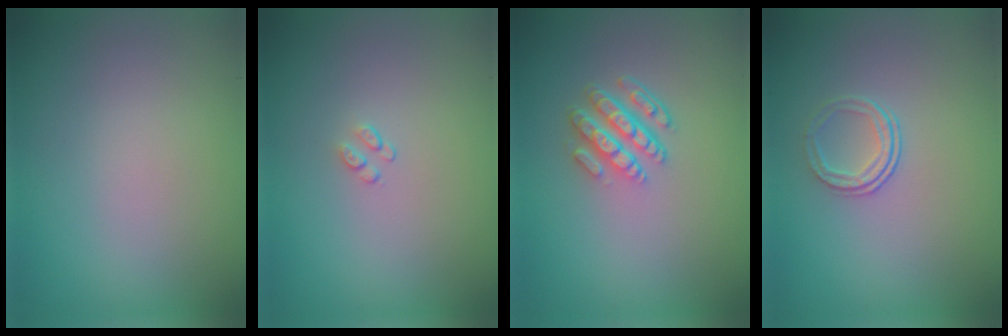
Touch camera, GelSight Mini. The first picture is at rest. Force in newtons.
{"total": 0.6, "press": 0.4, "slide": 0.5}
{"total": 4.3, "press": 3.1, "slide": 3.0}
{"total": 1.7, "press": 1.1, "slide": 1.4}